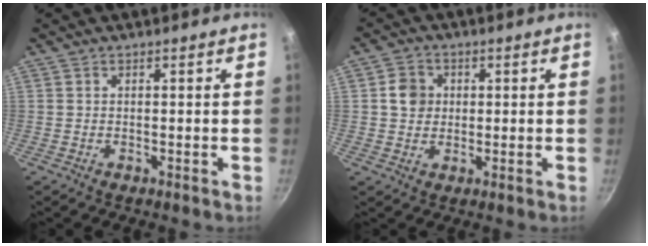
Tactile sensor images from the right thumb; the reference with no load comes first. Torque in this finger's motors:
{"motor_torque": [-0.05, 1.11, 0.31, 0.17, -0.01]}